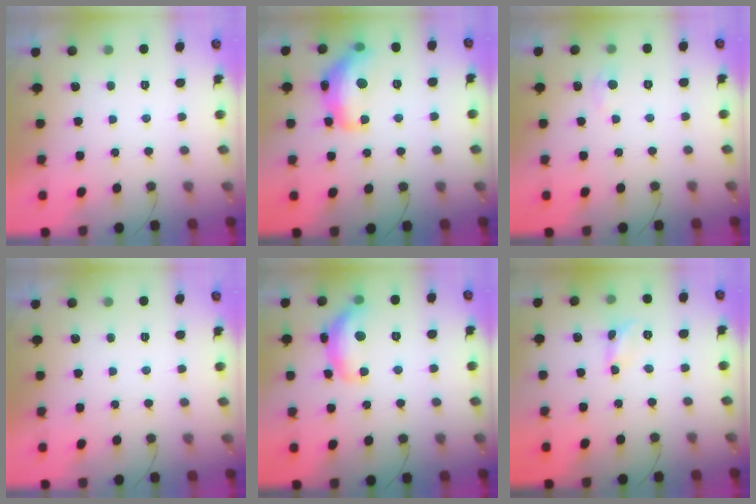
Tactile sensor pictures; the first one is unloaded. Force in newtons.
{"total": 16.6, "press": 16.6, "slide": 0.9}
{"total": 3.8, "press": 3.7, "slide": 0.6}
{"total": 0.0}
{"total": 13.4, "press": 13.3, "slide": 0.8}
{"total": 2.0, "press": 2.0, "slide": 0.2}